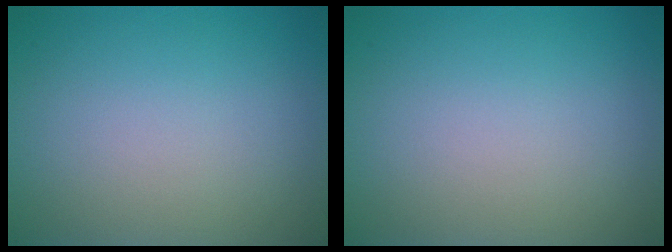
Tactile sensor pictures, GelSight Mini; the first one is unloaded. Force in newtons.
{"total": 0.0}